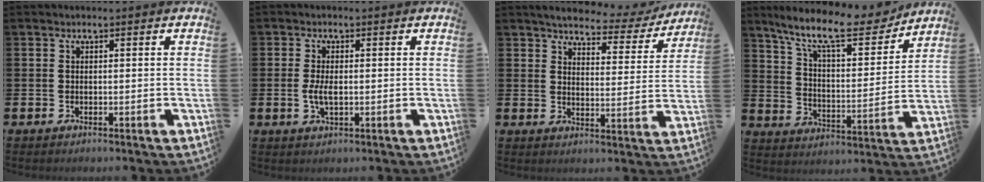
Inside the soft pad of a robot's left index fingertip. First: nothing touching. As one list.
[{"total": 2.9, "force": [-0.2, 1.3, 2.6], "torque": [-0.048, 0.003, -0.005]}, {"total": 4.4, "force": [4.1, 1.2, 1.2], "torque": [-0.040, -0.029, 0.064]}, {"total": 12.2, "force": [10.2, 3.0, 6.0], "torque": [-0.136, -0.063, 0.171]}]